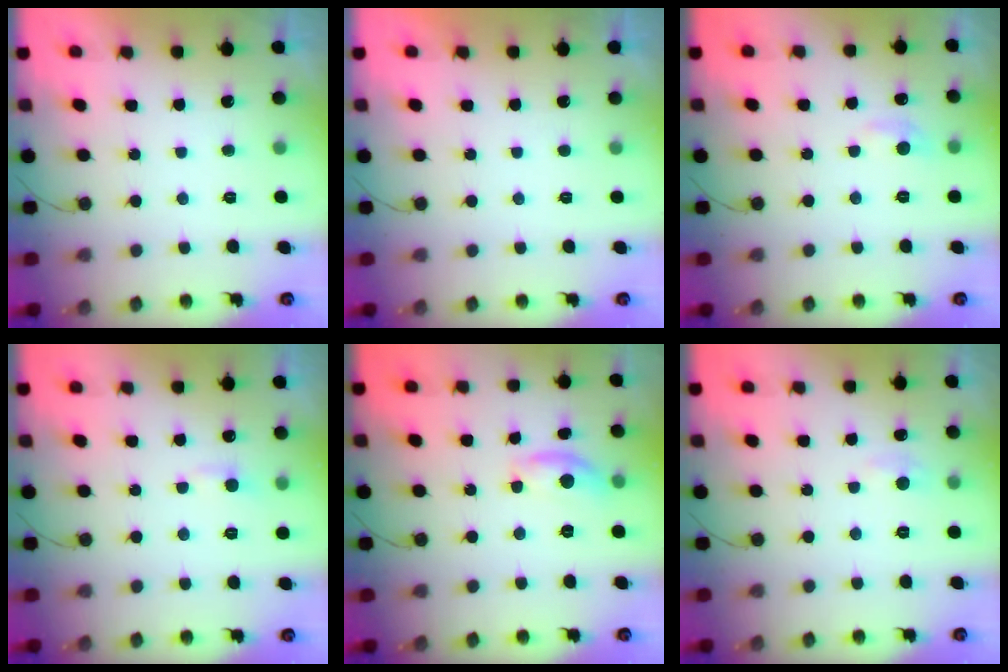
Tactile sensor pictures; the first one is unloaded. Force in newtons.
{"total": 0.0}
{"total": 6.1, "press": 6.0, "slide": 0.9}
{"total": 3.8, "press": 3.7, "slide": 0.5}
{"total": 7.6, "press": 7.6, "slide": 0.6}
{"total": 3.7, "press": 3.6, "slide": 0.6}